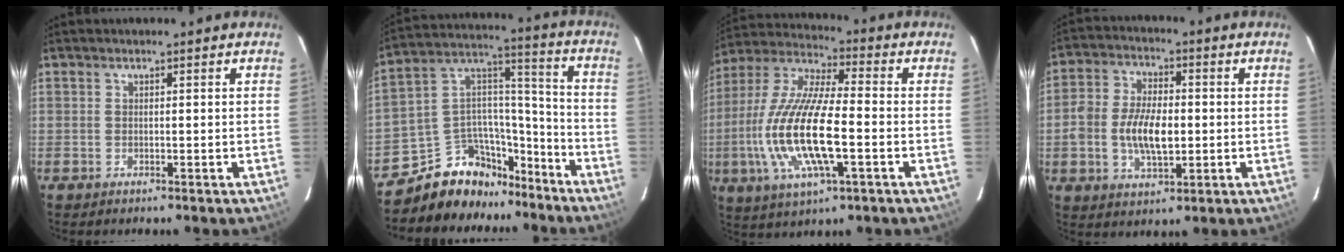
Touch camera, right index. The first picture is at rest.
{"total": 15.4, "force": [-12.2, 8.5, 4.1], "torque": [-0.084, 0.081, -0.195]}
{"total": 19.2, "force": [-4.1, 5.6, 17.9], "torque": [-0.369, -0.011, -0.081]}
{"total": 10.3, "force": [-1.2, 5.5, 8.6], "torque": [-0.171, 0.008, -0.022]}